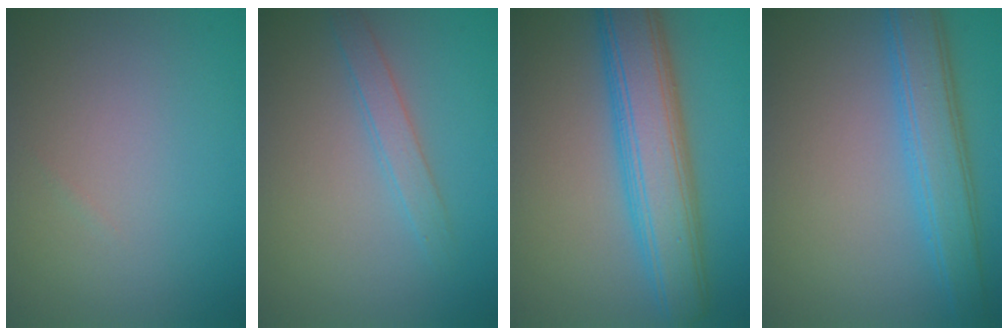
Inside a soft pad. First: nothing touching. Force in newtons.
{"total": 1.9, "press": 1.9, "slide": 0.2}
{"total": 7.9, "press": 7.9, "slide": 0.1}
{"total": 4.8, "press": 4.8, "slide": 0.2}